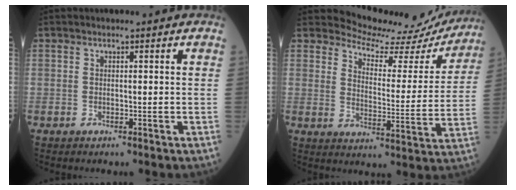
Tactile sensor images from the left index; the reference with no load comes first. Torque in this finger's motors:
{"motor_torque": [0.61, -1.14, -0.08, -0.03]}